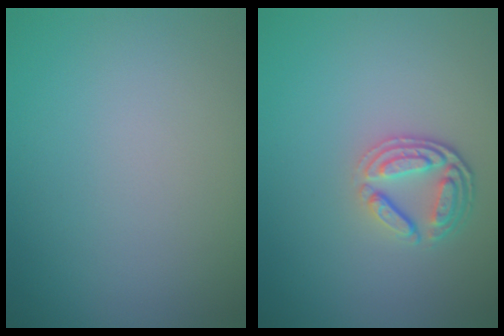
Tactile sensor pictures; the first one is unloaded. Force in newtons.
{"total": 3.4, "press": 2.7, "slide": 2.0}